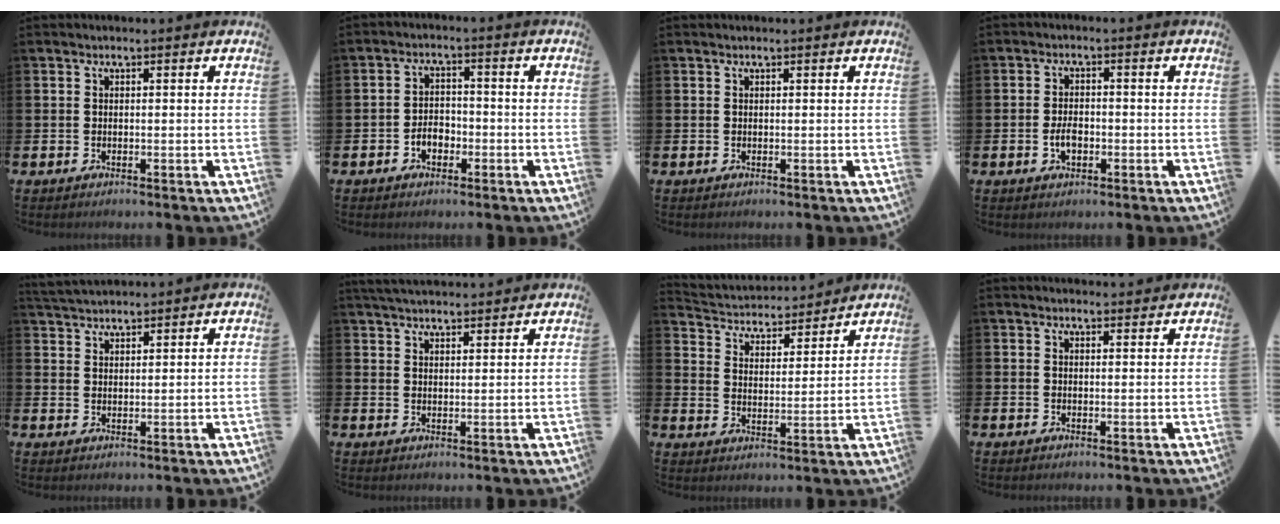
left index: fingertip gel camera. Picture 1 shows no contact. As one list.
[{"total": 3.0, "force": [-1.4, 2.1, 1.7], "torque": [-0.034, 0.005, -0.030]}, {"total": 0.0}, {"total": 2.9, "force": [-0.7, 1.7, 2.3], "torque": [-0.041, 0.003, -0.013]}, {"total": 2.9, "force": [2.9, 0.4, 0.3], "torque": [-0.013, -0.010, 0.054]}, {"total": 3.6, "force": [3.6, 0.4, 0.6], "torque": [-0.017, -0.014, 0.066]}, {"total": 4.0, "force": [3.8, 1.3, -0.1], "torque": [-0.025, -0.033, 0.061]}, {"total": 1.2, "force": [1.2, 0.2, 0.1], "torque": [0.007, -0.004, 0.021]}]